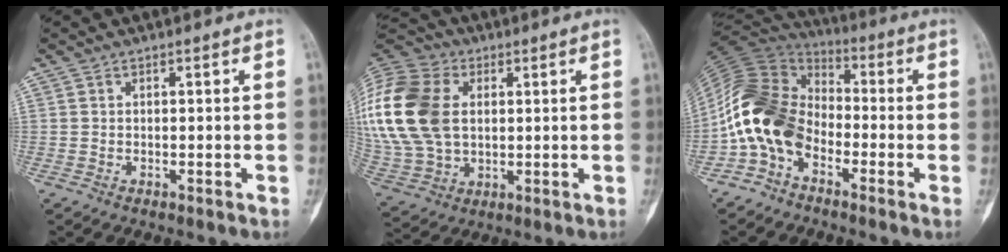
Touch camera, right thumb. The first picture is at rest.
{"total": 26.2, "force": [4.7, 18.5, 17.9], "torque": [-0.423, 0.024, 0.097]}
{"total": 14.4, "force": [-5.2, 10.0, 9.0], "torque": [-0.174, 0.062, -0.120]}